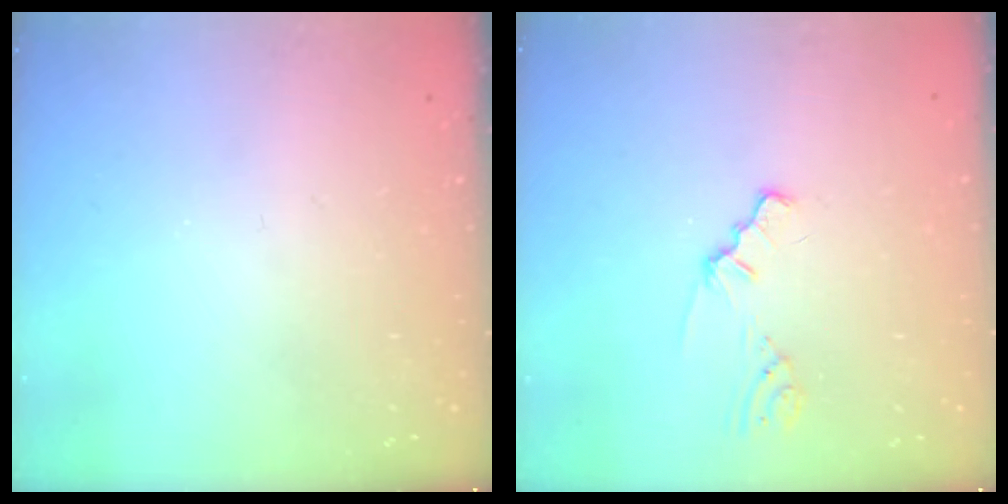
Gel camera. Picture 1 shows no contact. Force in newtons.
{"total": 0.9, "press": 0.8, "slide": 0.2}